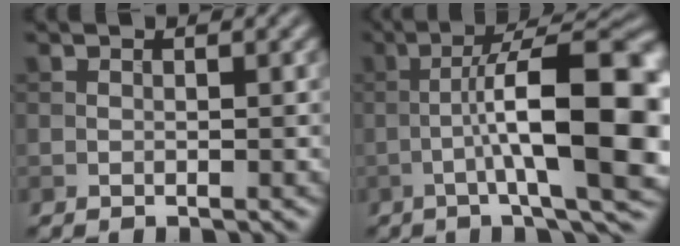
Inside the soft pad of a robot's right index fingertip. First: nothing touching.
{"total": 13.4, "force": [-1.5, 2.8, 13.0], "torque": [-0.188, 0.021, -0.023]}